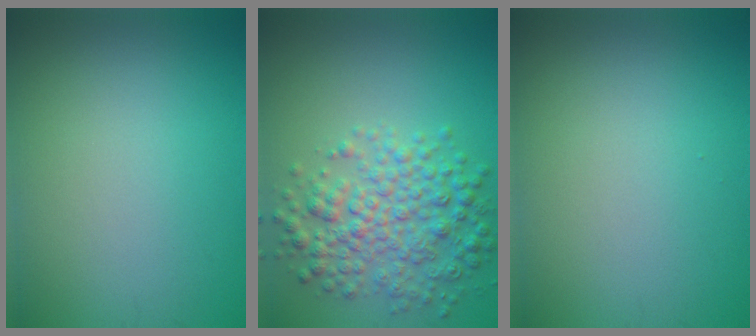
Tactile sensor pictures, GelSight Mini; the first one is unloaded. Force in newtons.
{"total": 5.6, "press": 5.6, "slide": 0.1}
{"total": 0.0}